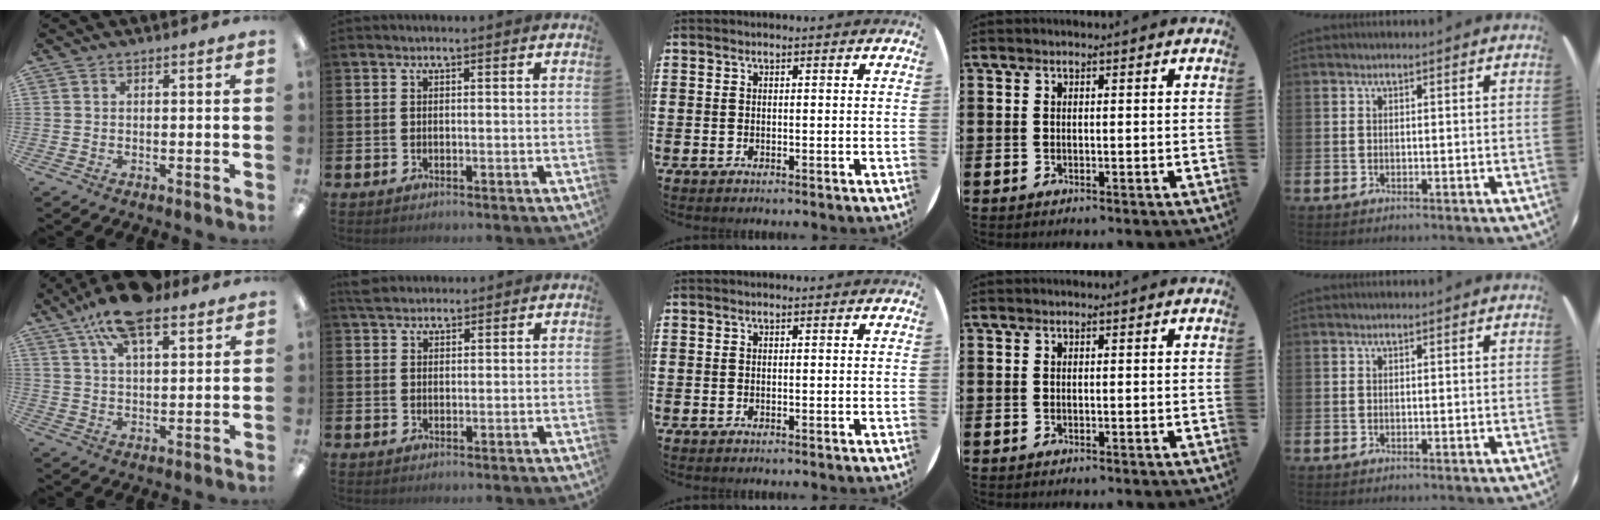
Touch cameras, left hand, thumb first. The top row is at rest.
{"thumb": {"total": 13.8, "force": [9.5, 4.9, 8.6], "torque": [-0.162, -0.028, 0.169]}, "index": {"total": 2.7, "force": [2.5, 0.9, 0.3], "torque": [-0.004, -0.005, 0.046]}}